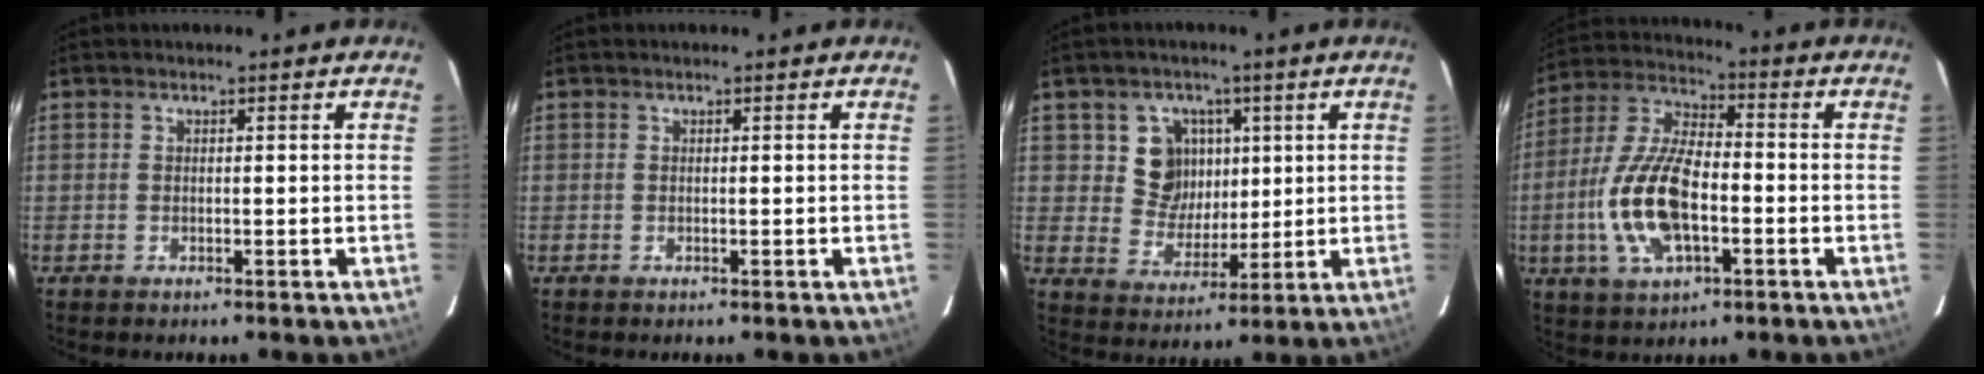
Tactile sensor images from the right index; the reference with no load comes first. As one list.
[{"total": 0.0}, {"total": 8.3, "force": [2.6, 7.6, 2.0], "torque": [-0.042, 0.006, 0.053]}, {"total": 15.3, "force": [-3.6, 6.8, 13.1], "torque": [-0.281, 0.001, -0.068]}]